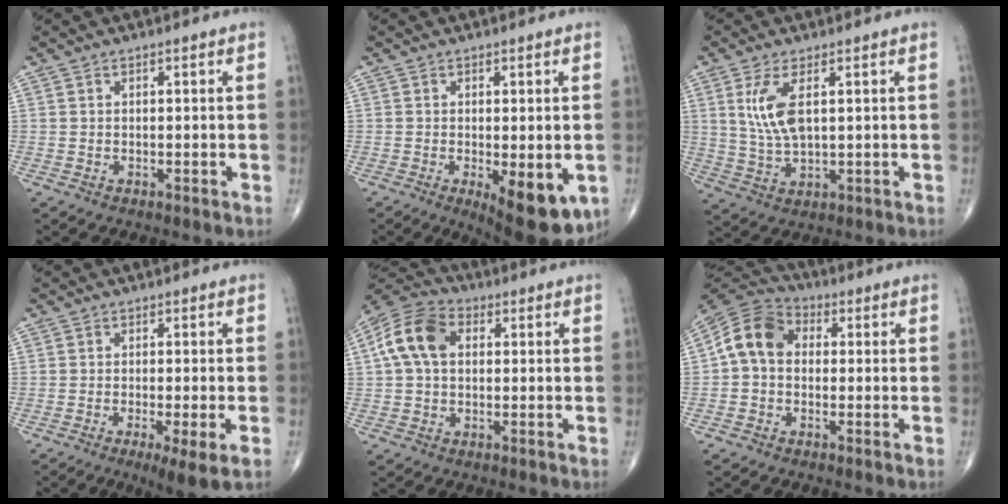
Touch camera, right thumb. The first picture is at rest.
{"total": 10.8, "force": [-3.5, 4.1, 9.4], "torque": [-0.111, -0.016, -0.040]}
{"total": 7.5, "force": [2.2, 3.0, 6.5], "torque": [-0.140, -0.010, 0.052]}
{"total": 5.9, "force": [-2.4, 0.6, 5.4], "torque": [-0.092, -0.018, -0.042]}
{"total": 10.4, "force": [1.7, 7.2, 7.3], "torque": [-0.142, 0.028, 0.022]}
{"total": 9.4, "force": [0.3, 7.3, 5.9], "torque": [-0.097, 0.029, -0.011]}